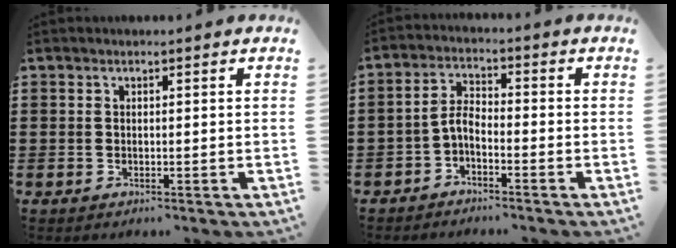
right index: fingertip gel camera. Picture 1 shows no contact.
{"total": 3.0, "force": [-1.9, 0.9, 2.1], "torque": [-0.054, 0.003, -0.044]}